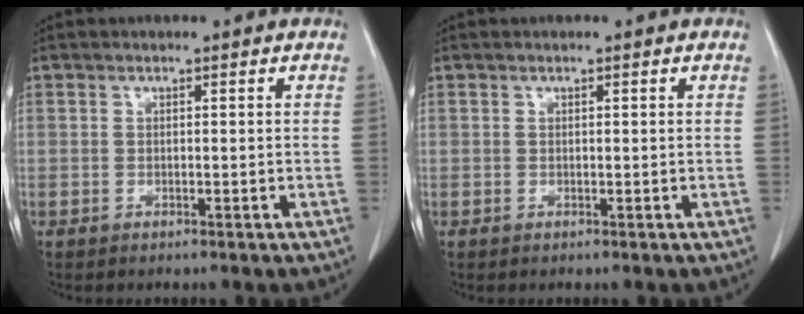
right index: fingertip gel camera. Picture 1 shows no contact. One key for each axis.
{"total": 0.0}